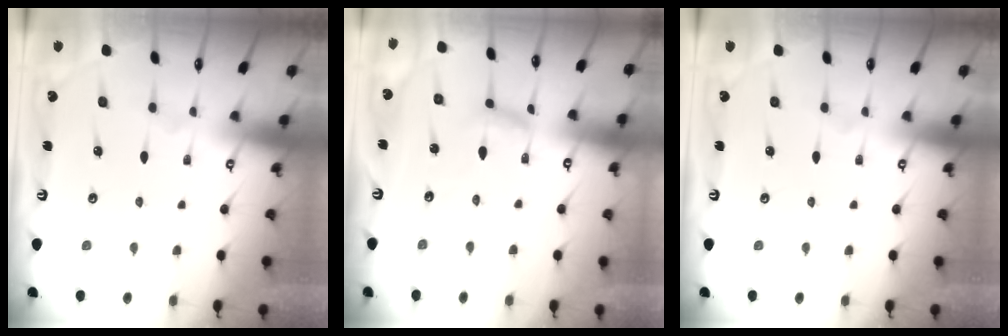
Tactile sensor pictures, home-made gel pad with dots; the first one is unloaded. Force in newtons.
{"total": 6.1, "press": 6.1, "slide": 0.3}
{"total": 0.0}